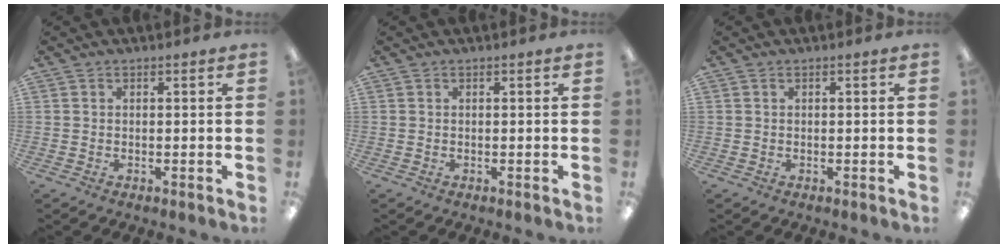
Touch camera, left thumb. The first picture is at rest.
{"total": 0.0}
{"total": 0.0}